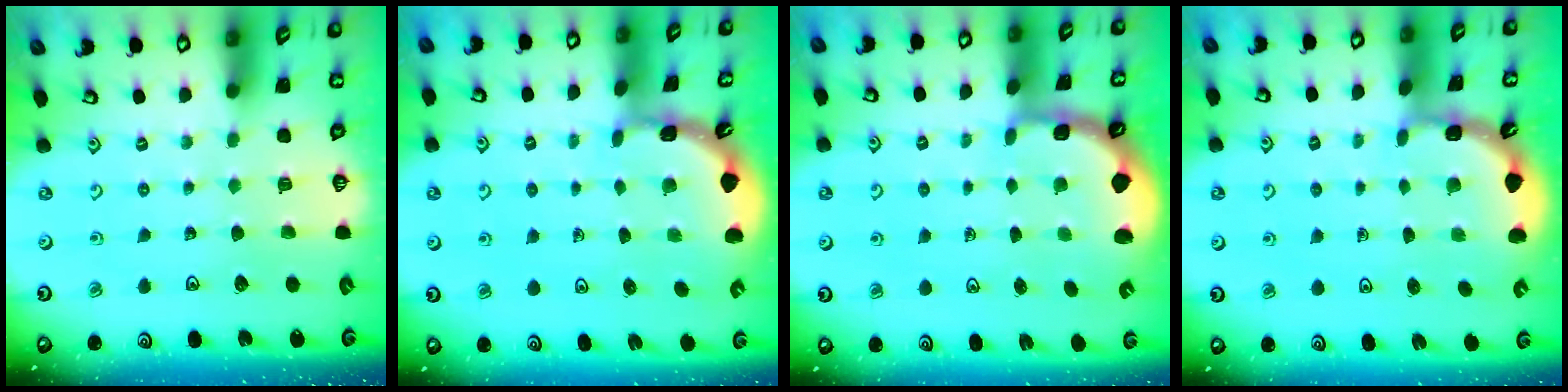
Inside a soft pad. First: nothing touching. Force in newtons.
{"total": 1.5, "press": 1.5, "slide": 0.1}
{"total": 1.9, "press": 1.8, "slide": 0.6}
{"total": 2.2, "press": 2.2, "slide": 0.1}